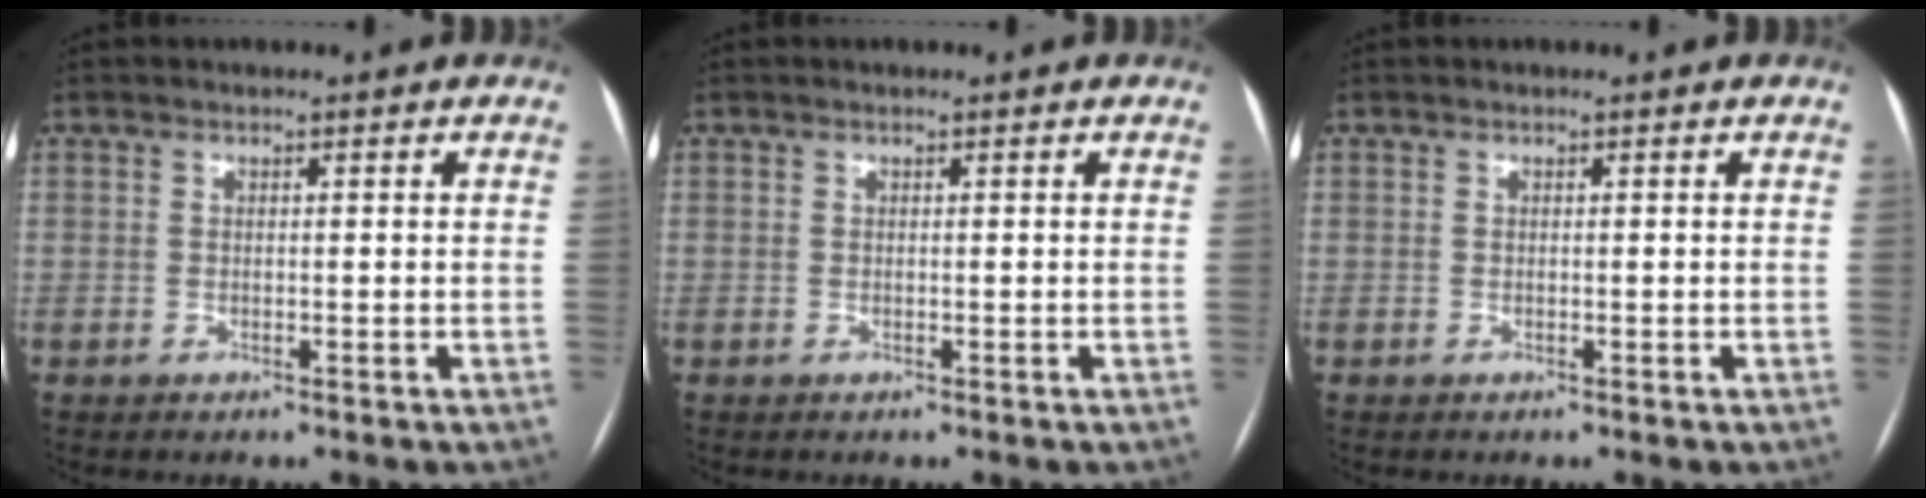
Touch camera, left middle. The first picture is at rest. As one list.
[{"total": 0.0}, {"total": 0.0}]